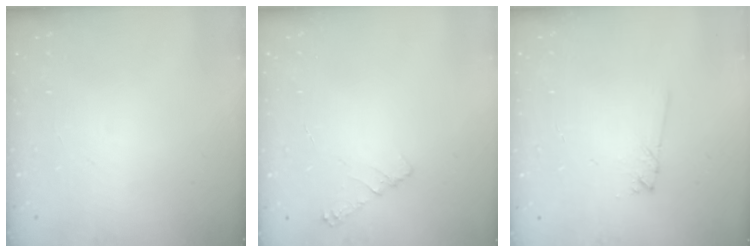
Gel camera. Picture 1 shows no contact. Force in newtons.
{"total": 5.0, "press": 4.9, "slide": 0.8}
{"total": 3.9, "press": 3.9, "slide": 0.4}